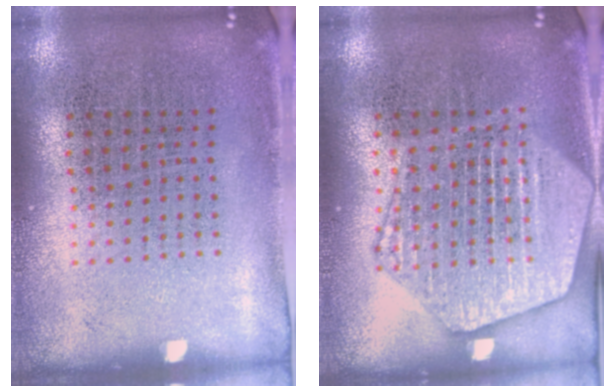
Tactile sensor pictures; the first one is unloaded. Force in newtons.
{"total": 3.9, "press": 3.9, "slide": 0.4}